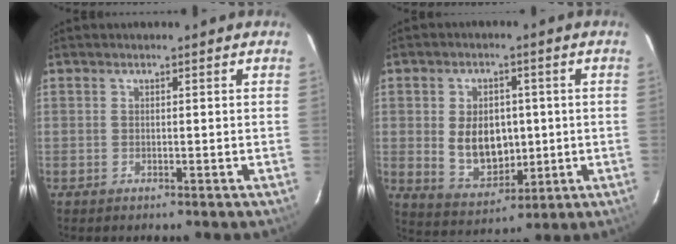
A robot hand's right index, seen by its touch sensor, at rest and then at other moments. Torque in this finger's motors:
{"motor_torque": [0.41, -0.16, 0.38, 0.06]}